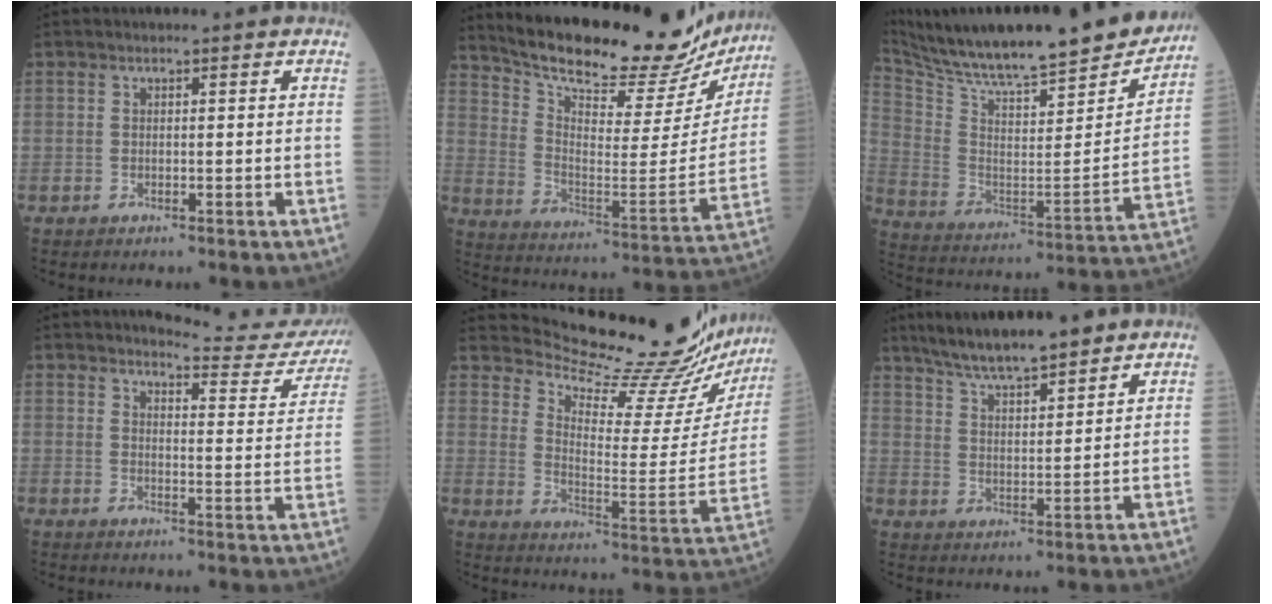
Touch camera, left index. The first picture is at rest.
{"total": 25.8, "force": [23.1, 6.3, 9.5], "torque": [-0.157, -0.041, 0.320]}
{"total": 29.3, "force": [25.6, 4.1, 13.7], "torque": [-0.243, -0.051, 0.373]}
{"total": 12.3, "force": [12.3, 0.0, 0.7], "torque": [-0.001, -0.084, 0.125]}
{"total": 22.6, "force": [21.9, 1.2, 5.5], "torque": [-0.098, -0.108, 0.281]}
{"total": 10.9, "force": [9.2, 1.3, 5.8], "torque": [-0.098, 0.020, 0.161]}